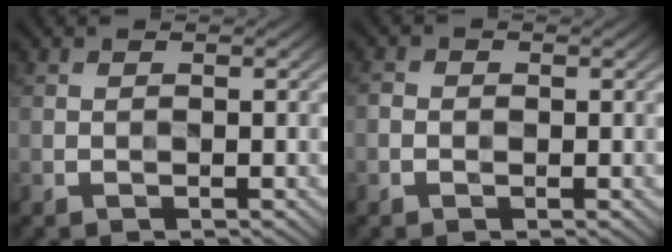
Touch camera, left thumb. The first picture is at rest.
{"total": 1.2, "force": [-0.6, 0.9, 0.4], "torque": [-0.009, 0.001, -0.013]}